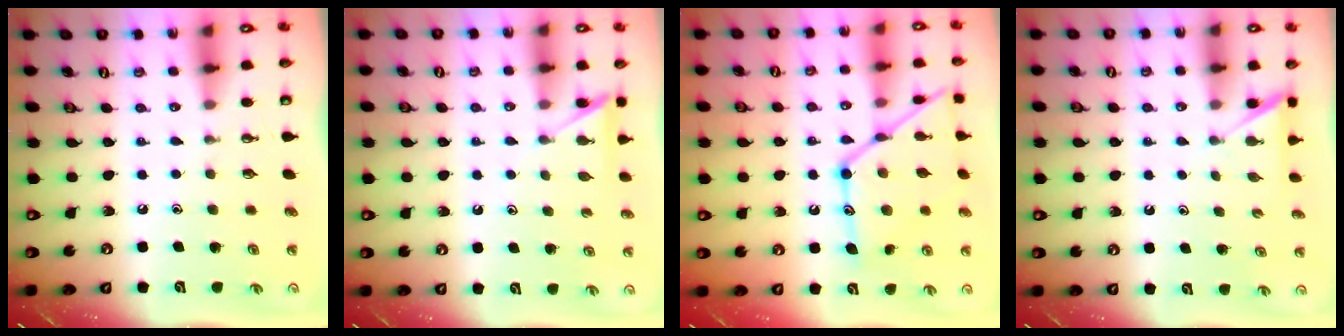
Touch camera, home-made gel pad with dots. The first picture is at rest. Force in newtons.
{"total": 5.1, "press": 5.1, "slide": 0.5}
{"total": 19.2, "press": 19.2, "slide": 1.5}
{"total": 2.7, "press": 2.7, "slide": 0.2}